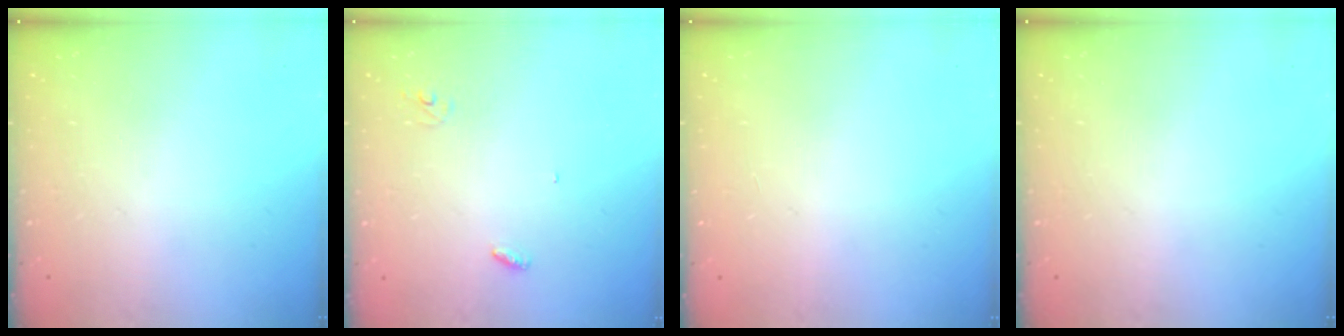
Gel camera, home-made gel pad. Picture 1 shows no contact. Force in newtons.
{"total": 2.7, "press": 2.7, "slide": 0.2}
{"total": 0.9, "press": 0.9, "slide": 0.1}
{"total": 0.0}